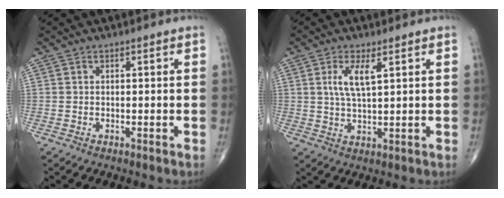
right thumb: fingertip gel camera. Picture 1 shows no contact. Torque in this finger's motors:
{"motor_torque": [0.02, 0.03, 0.18, -0.17, 0.05]}